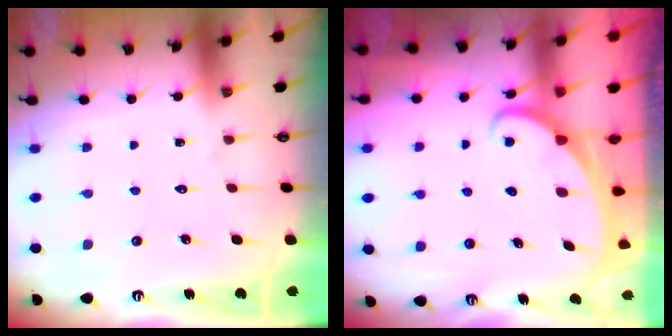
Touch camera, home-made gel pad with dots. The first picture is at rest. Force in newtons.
{"total": 2.2, "press": 2.2, "slide": 0.2}